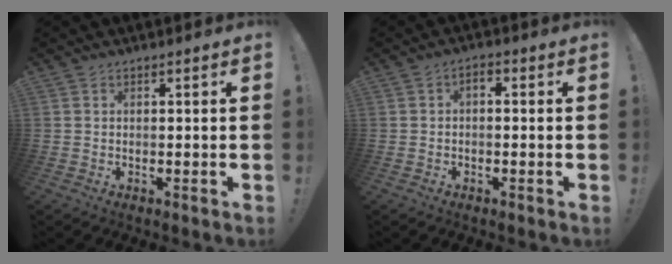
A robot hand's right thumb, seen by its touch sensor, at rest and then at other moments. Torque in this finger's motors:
{"motor_torque": [0.18, 0.11, 0.23, -0.07, 0.01]}